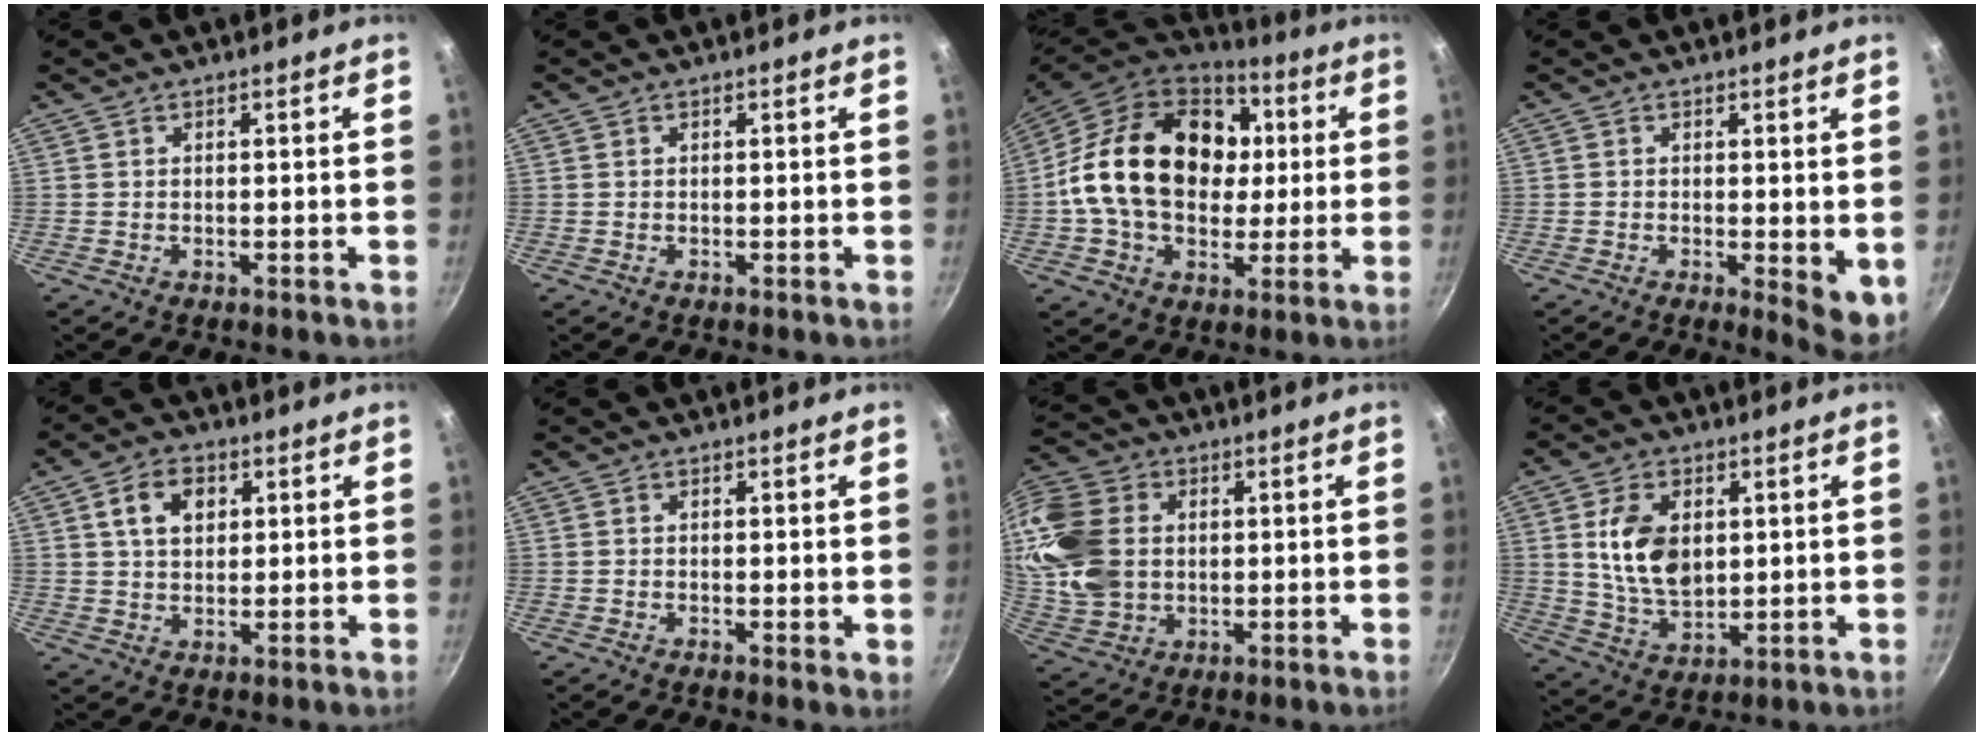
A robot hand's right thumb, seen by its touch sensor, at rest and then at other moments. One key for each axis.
{"total": 0.0}
{"total": 24.7, "fx": 2.8, "fy": 18.0, "fz": 16.7, "tx": -0.263, "ty": 0.023, "tz": 0.044}
{"total": 5.6, "fx": -0.3, "fy": 2.2, "fz": 5.1, "tx": -0.060, "ty": -0.009, "tz": -0.001}
{"total": 7.1, "fx": 2.2, "fy": 5.0, "fz": 4.6, "tx": -0.060, "ty": 0.003, "tz": 0.035}
{"total": 1.0, "fx": 0.2, "fy": 0.5, "fz": 0.8, "tx": -0.011, "ty": -0.002, "tz": 0.000}
{"total": 16.7, "fx": 2.3, "fy": 13.0, "fz": 10.3, "tx": -0.192, "ty": 0.004, "tz": 0.049}
{"total": 11.8, "fx": 2.3, "fy": 7.6, "fz": 8.7, "tx": -0.144, "ty": -0.018, "tz": 0.049}